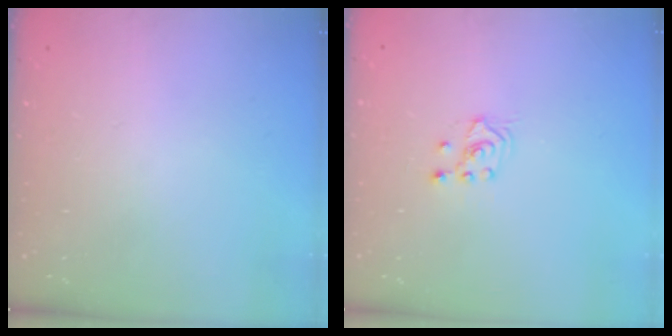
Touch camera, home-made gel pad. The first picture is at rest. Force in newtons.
{"total": 2.1, "press": 2.0, "slide": 0.8}